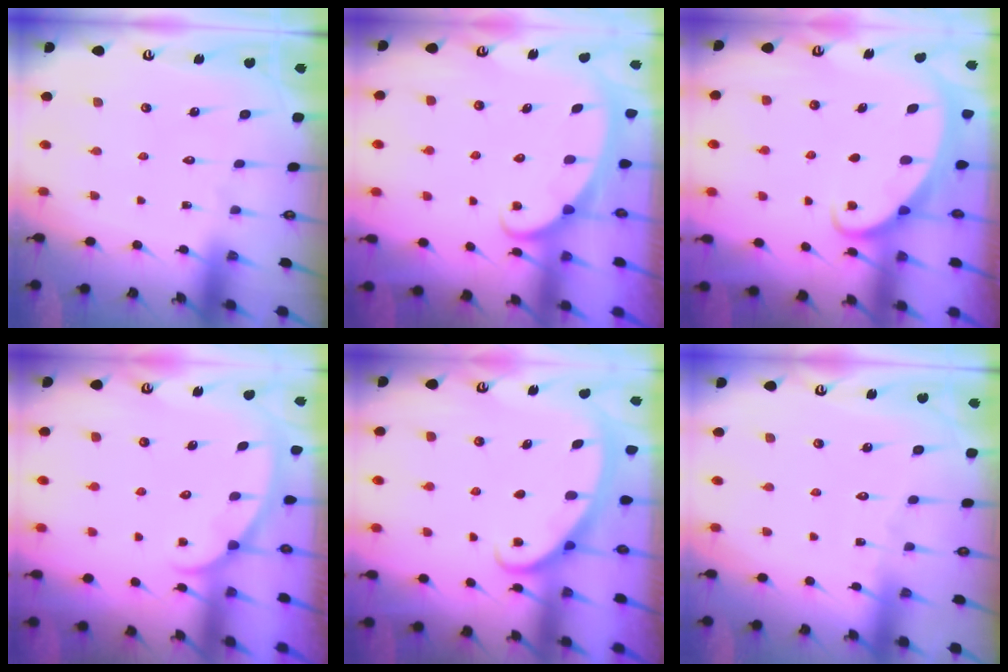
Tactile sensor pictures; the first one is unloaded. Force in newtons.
{"total": 2.5, "press": 2.4, "slide": 0.3}
{"total": 2.0, "press": 2.0, "slide": 0.0}
{"total": 1.5, "press": 1.4, "slide": 0.2}
{"total": 3.0, "press": 2.9, "slide": 0.4}
{"total": 3.2, "press": 3.2, "slide": 0.3}